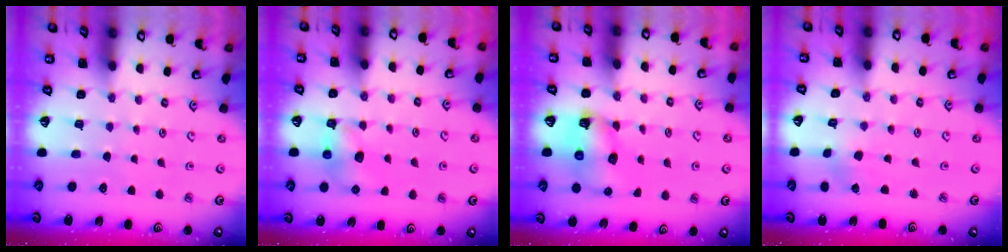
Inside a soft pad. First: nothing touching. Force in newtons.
{"total": 7.6, "press": 7.6, "slide": 0.1}
{"total": 8.3, "press": 8.3, "slide": 1.0}
{"total": 0.0}